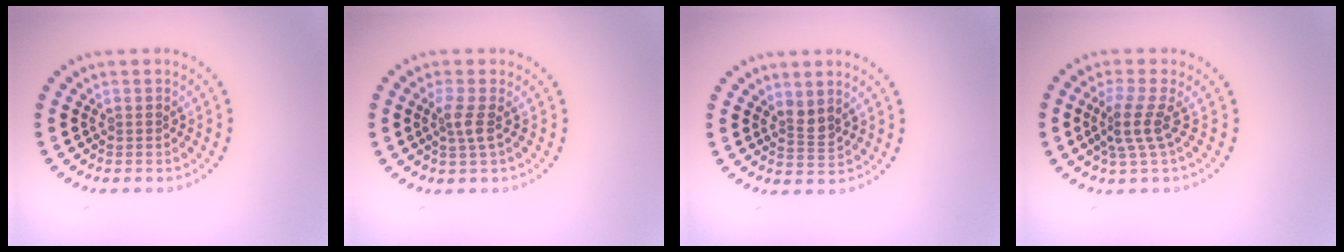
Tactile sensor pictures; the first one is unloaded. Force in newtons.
{"total": 1.8, "press": 1.3, "slide": 1.1}
{"total": 1.7, "press": 1.3, "slide": 1.1}
{"total": 2.9, "press": 2.1, "slide": 2.0}